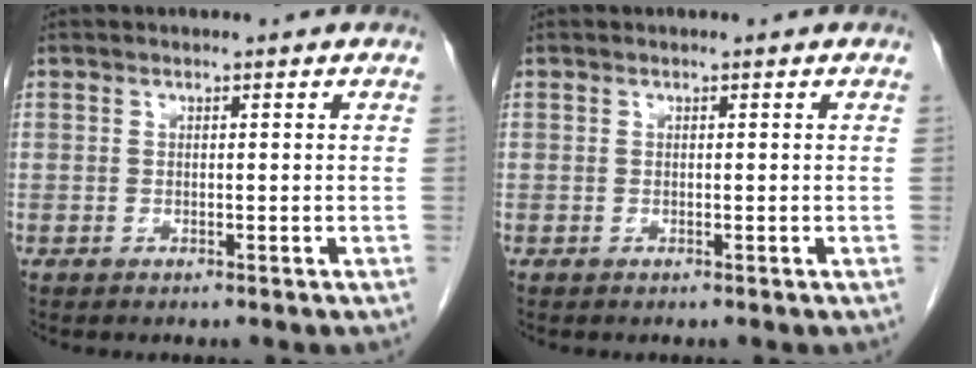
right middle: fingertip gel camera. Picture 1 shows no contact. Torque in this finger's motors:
{"motor_torque": [0.00, 0.00, 0.00, 0.00]}